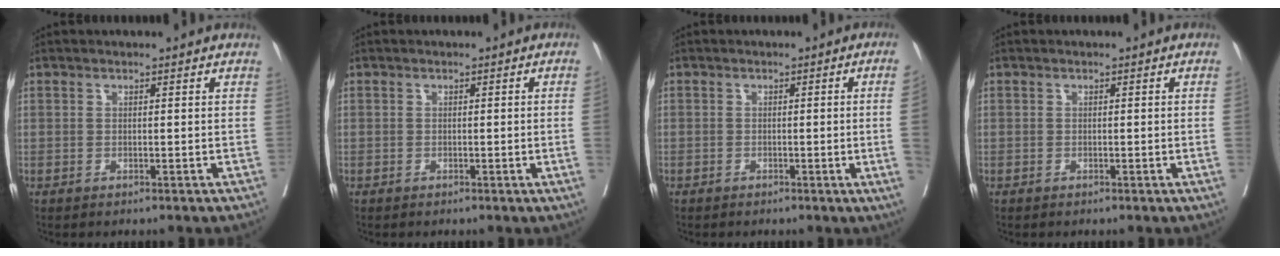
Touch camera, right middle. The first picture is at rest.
{"total": 1.8, "force": [-0.3, -0.6, 1.7], "torque": [-0.020, -0.002, -0.001]}
{"total": 4.4, "force": [-0.7, -1.6, 4.1], "torque": [-0.043, -0.008, -0.010]}
{"total": 0.8, "force": [-0.1, -0.2, 0.7], "torque": [-0.007, 0.001, 0.002]}